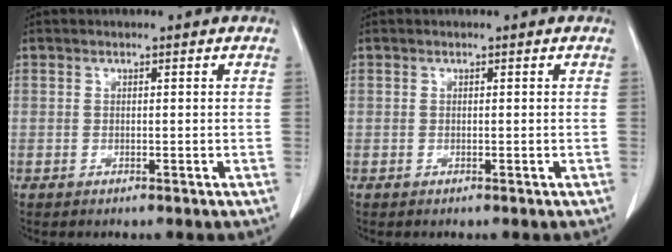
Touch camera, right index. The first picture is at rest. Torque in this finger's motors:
{"motor_torque": [0.00, 0.00, 0.00, 0.00]}